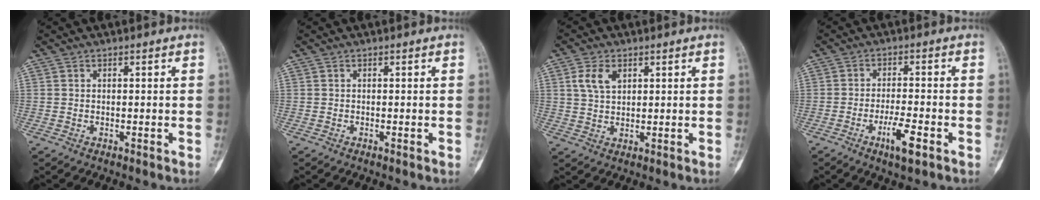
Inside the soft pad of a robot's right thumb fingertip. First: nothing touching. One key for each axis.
{"total": 0.0}
{"total": 5.0, "fx": 2.0, "fy": 3.1, "fz": 3.3, "tx": -0.057, "ty": -0.002, "tz": 0.041}
{"total": 6.1, "fx": -2.9, "fy": 1.4, "fz": 5.1, "tx": -0.092, "ty": 0.009, "tz": -0.048}